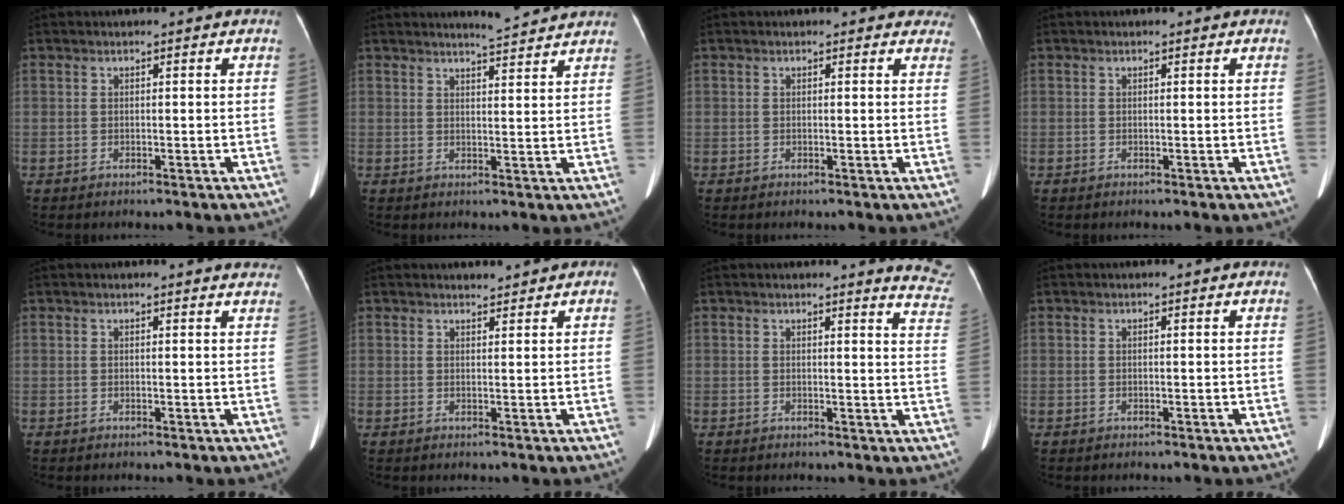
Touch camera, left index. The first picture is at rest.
{"total": 4.6, "force": [4.5, -0.1, 1.0], "torque": [-0.027, 0.000, 0.059]}
{"total": 3.6, "force": [3.1, 1.8, 0.3], "torque": [0.021, -0.008, 0.006]}
{"total": 0.0}
{"total": 3.6, "force": [3.5, 0.3, 0.9], "torque": [-0.011, -0.009, 0.018]}
{"total": 1.2, "force": [1.2, 0.3, 0.1], "torque": [-0.006, 0.004, 0.021]}
{"total": 7.1, "force": [7.1, -0.1, 0.5], "torque": [0.010, -0.072, 0.044]}
{"total": 0.0}